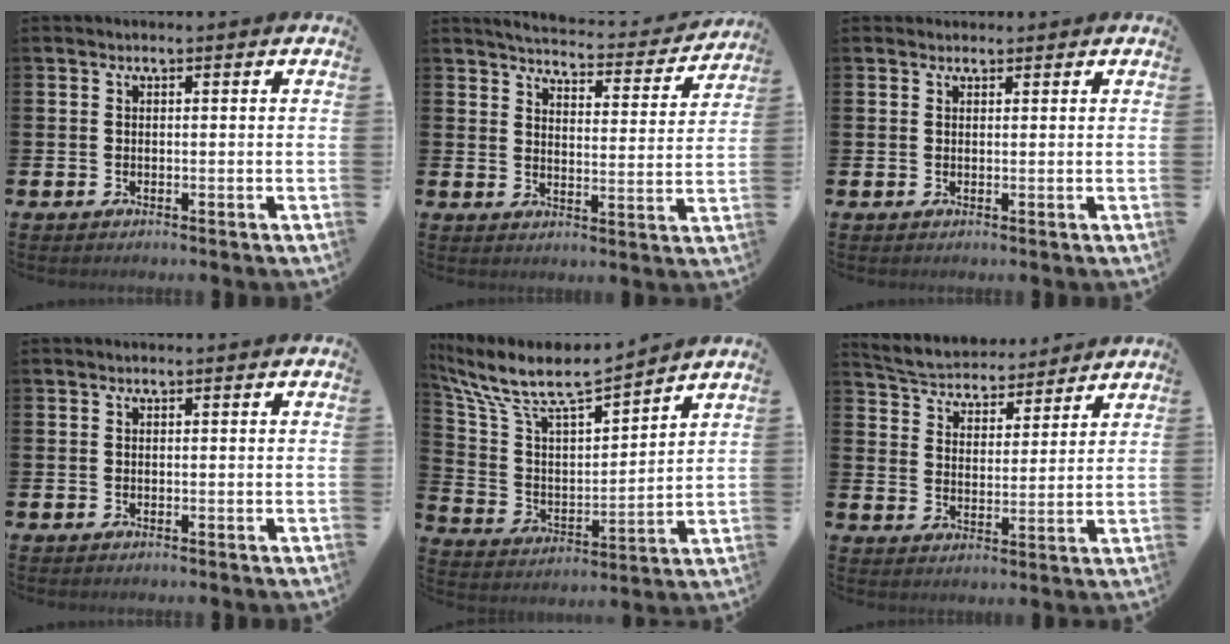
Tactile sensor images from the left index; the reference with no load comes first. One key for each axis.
{"total": 4.5, "fx": 4.3, "fy": 0.5, "fz": 0.9, "tx": -0.033, "ty": -0.039, "tz": 0.069}
{"total": 1.1, "fx": 1.0, "fy": 0.5, "fz": 0.0, "tx": 0.008, "ty": 0.002, "tz": 0.018}
{"total": 0.0}
{"total": 8.6, "fx": 7.7, "fy": 1.7, "fz": 3.5, "tx": -0.111, "ty": -0.055, "tz": 0.127}
{"total": 4.7, "fx": 4.6, "fy": 1.2, "fz": 0.1, "tx": -0.033, "ty": -0.036, "tz": 0.077}